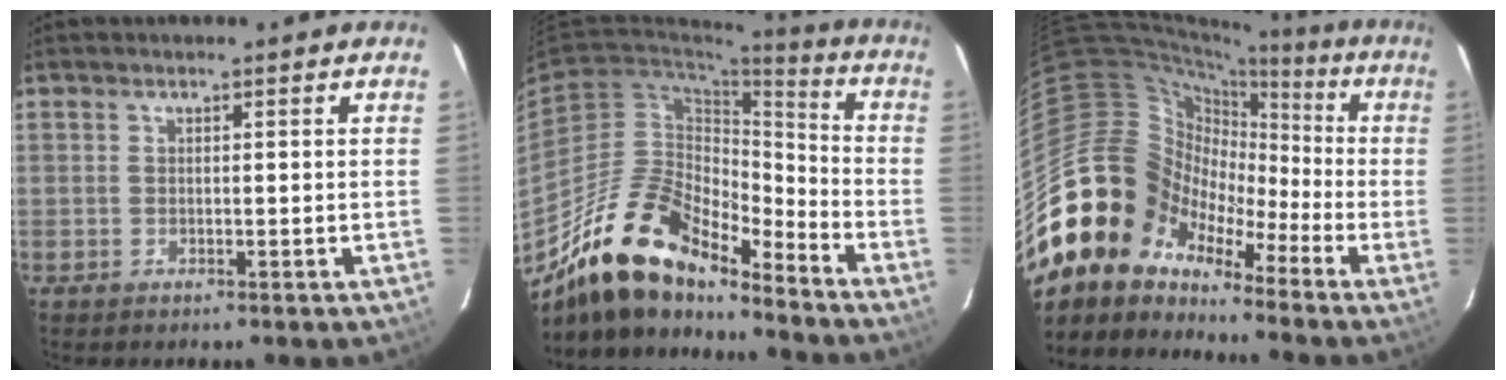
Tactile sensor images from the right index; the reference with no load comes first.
{"total": 18.9, "force": [-15.5, 6.1, 8.9], "torque": [-0.158, 0.007, -0.283]}
{"total": 13.4, "force": [-8.2, 10.3, 2.3], "torque": [-0.060, 0.042, -0.173]}